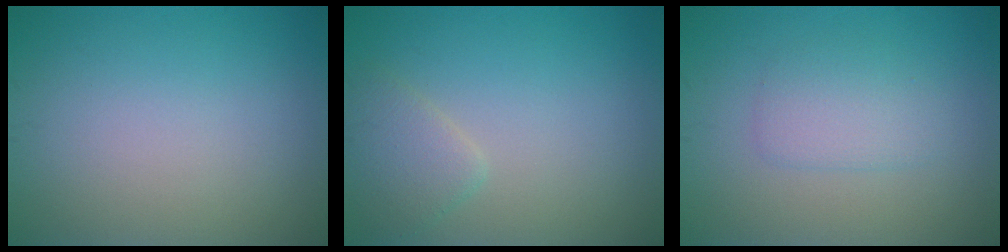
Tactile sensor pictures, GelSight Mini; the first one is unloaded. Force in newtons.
{"total": 2.2, "press": 2.2, "slide": 0.1}
{"total": 2.3, "press": 2.3, "slide": 0.1}